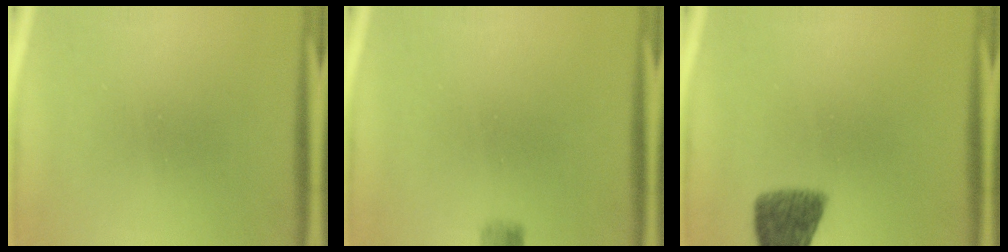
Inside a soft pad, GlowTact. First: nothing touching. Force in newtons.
{"total": 2.2}
{"total": 7.5}